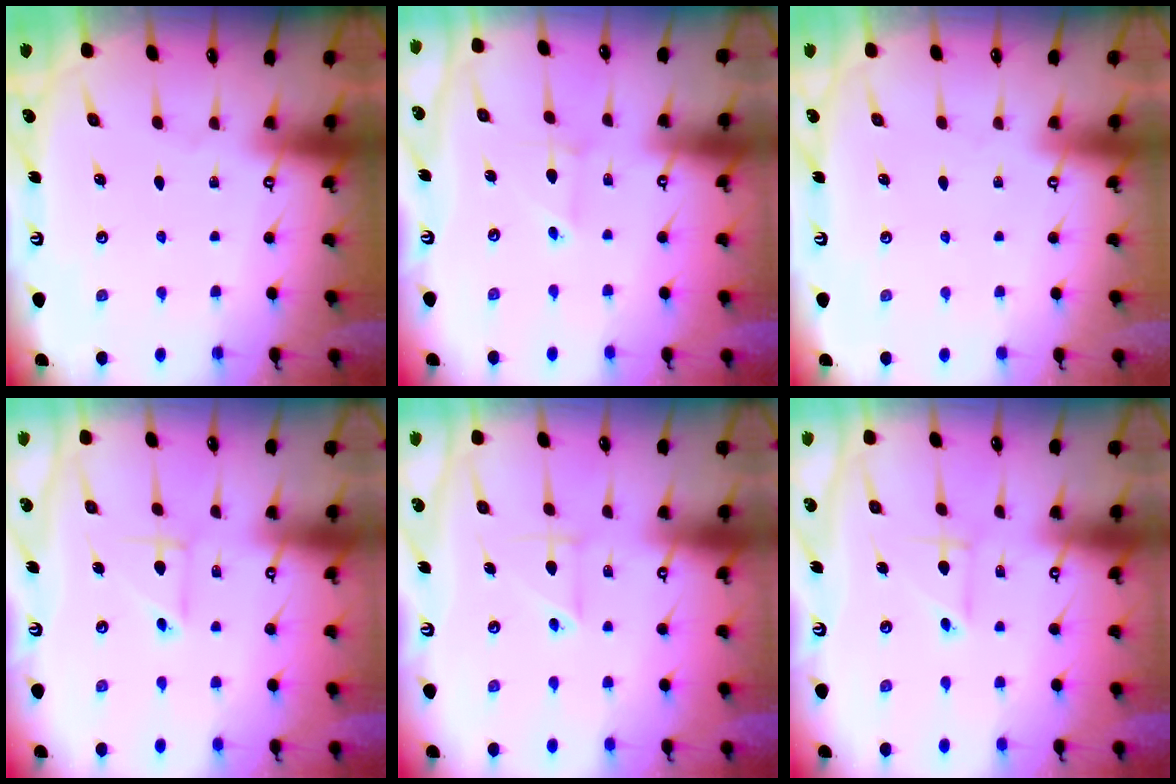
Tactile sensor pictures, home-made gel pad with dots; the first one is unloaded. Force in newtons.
{"total": 2.1, "press": 2.1, "slide": 0.2}
{"total": 0.0}
{"total": 4.1, "press": 4.1, "slide": 0.4}
{"total": 4.6, "press": 4.4, "slide": 1.3}
{"total": 3.4, "press": 3.4, "slide": 0.3}